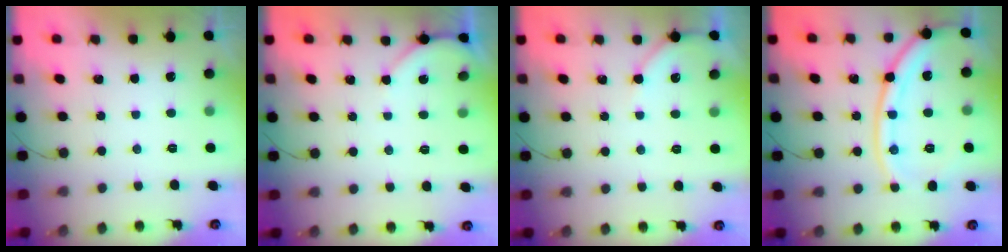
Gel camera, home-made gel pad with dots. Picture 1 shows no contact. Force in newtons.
{"total": 2.3, "press": 2.2, "slide": 0.4}
{"total": 4.8, "press": 4.7, "slide": 0.7}
{"total": 14.1, "press": 14.0, "slide": 1.0}